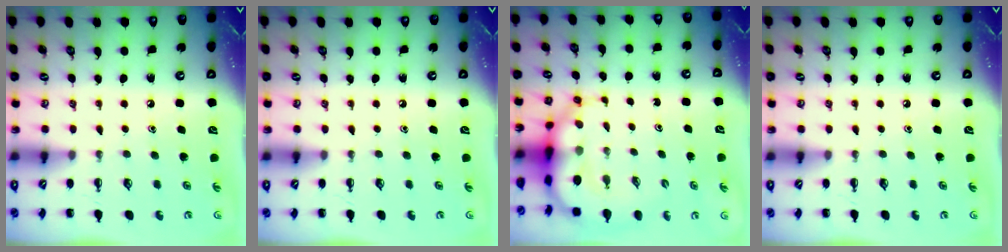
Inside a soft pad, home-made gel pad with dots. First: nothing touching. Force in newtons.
{"total": 0.0}
{"total": 6.8, "press": 6.5, "slide": 1.9}
{"total": 0.0}